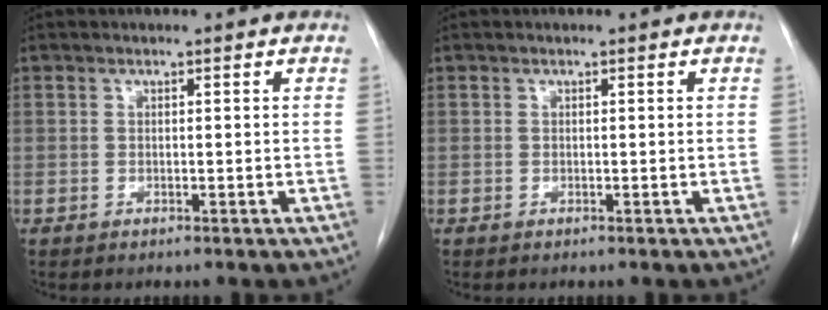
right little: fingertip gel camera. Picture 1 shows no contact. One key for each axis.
{"total": 0.0}